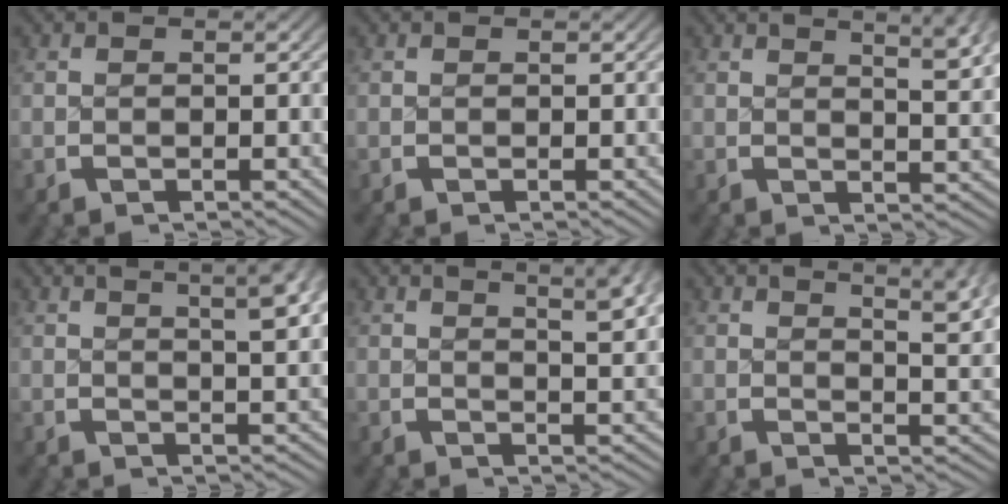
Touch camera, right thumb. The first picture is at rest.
{"total": 0.0}
{"total": 5.0, "force": [2.3, 1.6, 4.1], "torque": [-0.044, -0.003, 0.035]}
{"total": 6.9, "force": [2.7, 2.7, 5.8], "torque": [-0.059, 0.011, 0.035]}
{"total": 5.5, "force": [2.5, 1.9, 4.6], "torque": [-0.049, 0.000, 0.037]}
{"total": 5.4, "force": [2.6, 1.9, 4.4], "torque": [-0.044, -0.003, 0.039]}